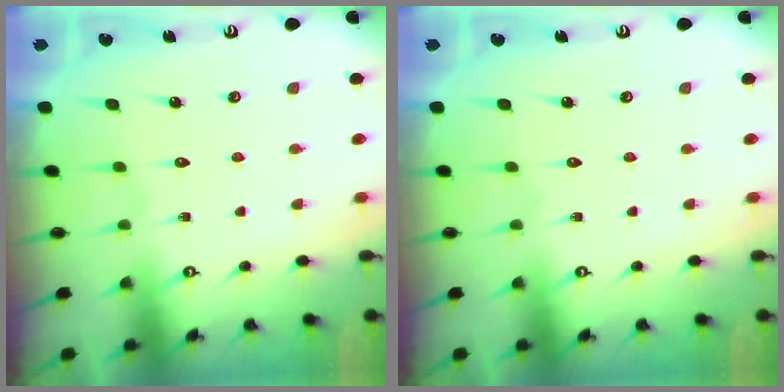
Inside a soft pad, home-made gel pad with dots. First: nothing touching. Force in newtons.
{"total": 0.0}